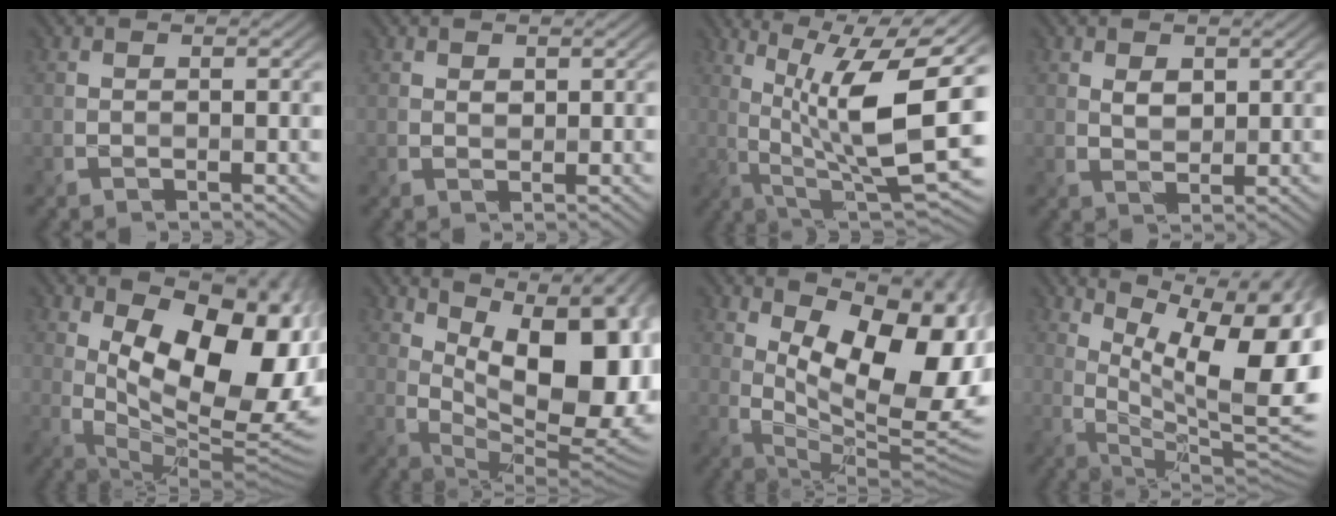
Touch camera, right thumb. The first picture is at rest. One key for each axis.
{"total": 0.7, "fx": 0.6, "fy": 0.4, "fz": 0.0, "tx": -0.006, "ty": -0.007, "tz": 0.019}
{"total": 15.2, "fx": 3.1, "fy": 4.8, "fz": 14.1, "tx": -0.236, "ty": 0.007, "tz": 0.072}
{"total": 1.8, "fx": 1.0, "fy": 1.2, "fz": 0.9, "tx": -0.025, "ty": -0.009, "tz": 0.027}
{"total": 16.5, "fx": 4.7, "fy": 8.6, "fz": 13.2, "tx": -0.198, "ty": -0.001, "tz": 0.085}
{"total": 14.5, "fx": 4.9, "fy": 6.7, "fz": 11.9, "tx": -0.181, "ty": -0.001, "tz": 0.083}
{"total": 14.9, "fx": 5.0, "fy": 6.9, "fz": 12.2, "tx": -0.193, "ty": -0.005, "tz": 0.094}
{"total": 15.6, "fx": 4.8, "fy": 6.0, "fz": 13.6, "tx": -0.197, "ty": 0.011, "tz": 0.087}